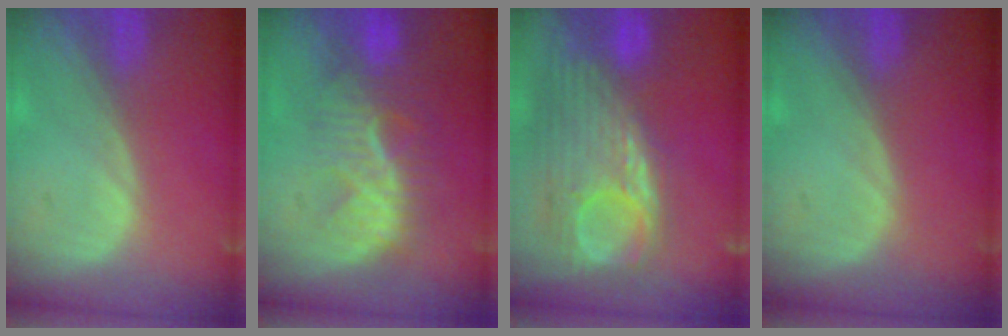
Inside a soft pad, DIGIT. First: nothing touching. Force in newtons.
{"total": 9.5, "press": 8.6, "slide": 4.1}
{"total": 12.2, "press": 10.4, "slide": 6.3}
{"total": 0.0}